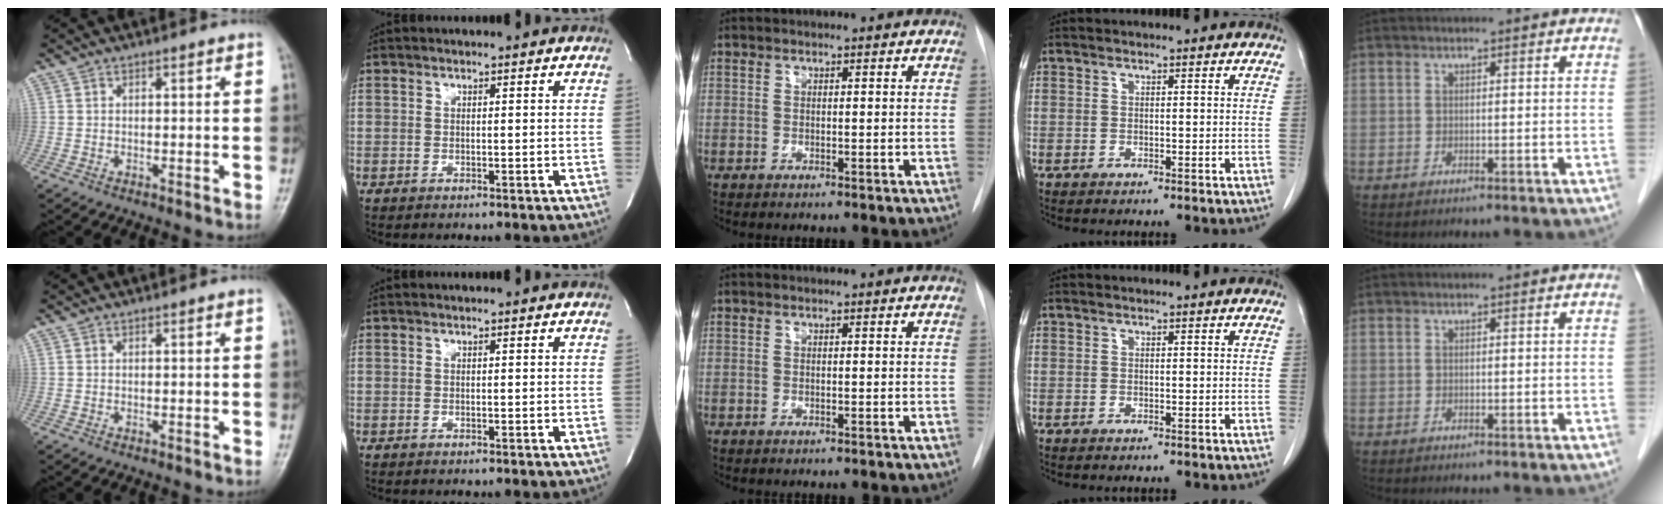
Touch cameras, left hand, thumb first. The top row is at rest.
{}